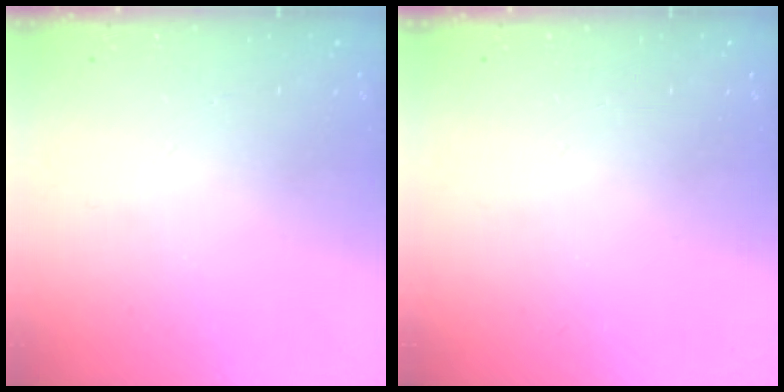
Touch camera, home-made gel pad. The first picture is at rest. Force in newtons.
{"total": 0.0}